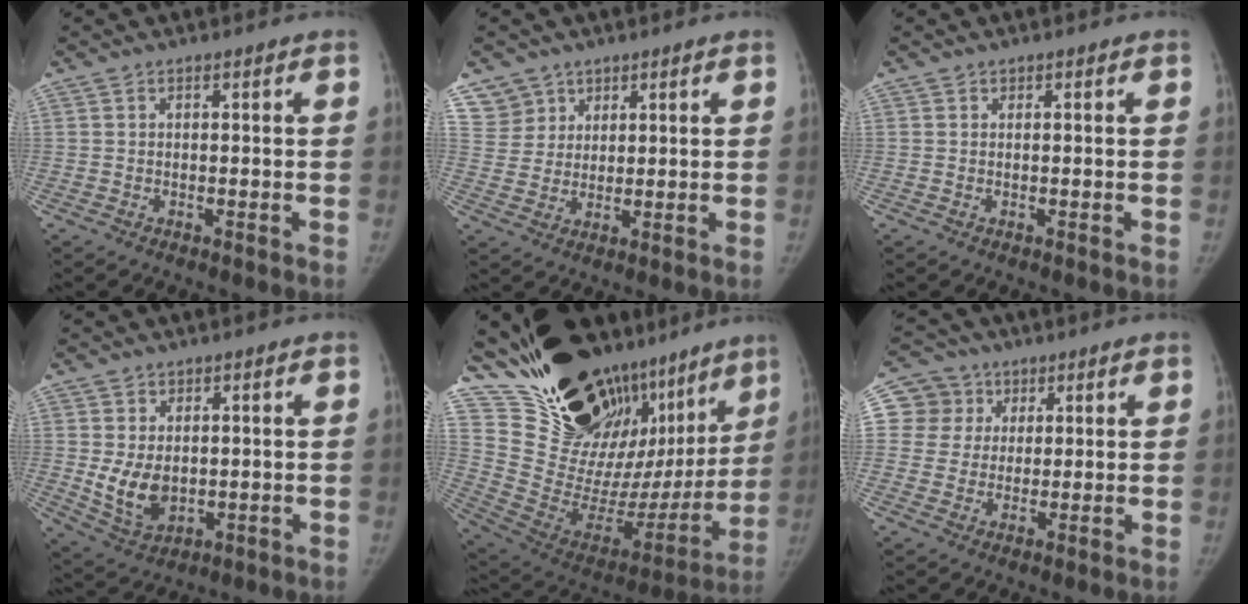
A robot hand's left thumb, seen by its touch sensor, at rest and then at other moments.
{"total": 5.5, "force": [3.7, 4.0, -0.7], "torque": [0.048, -0.030, 0.071]}
{"total": 0.0}
{"total": 7.8, "force": [0.3, 5.5, 5.5], "torque": [-0.085, -0.020, 0.028]}
{"total": 33.9, "force": [23.8, 15.4, 18.7], "torque": [-0.264, -0.102, 0.378]}
{"total": 7.6, "force": [2.6, 7.1, 0.1], "torque": [0.035, -0.002, 0.046]}